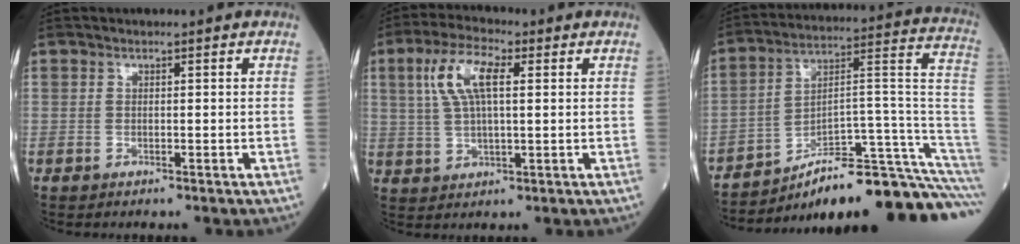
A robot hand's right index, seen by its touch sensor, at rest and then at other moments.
{"total": 8.6, "force": [2.7, 2.7, 7.7], "torque": [-0.167, 0.017, 0.054]}
{"total": 22.0, "force": [-17.9, 0.4, 12.8], "torque": [-0.099, 0.053, -0.264]}